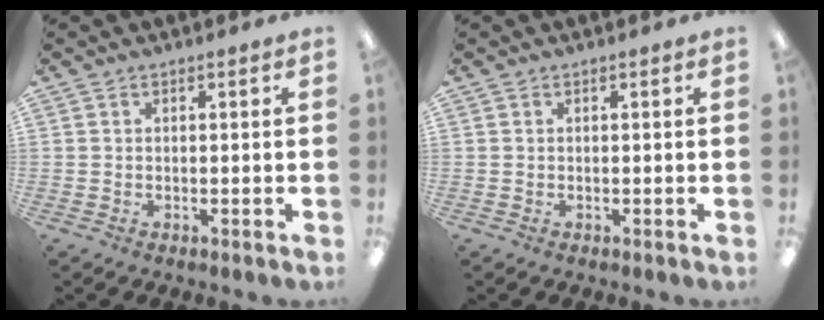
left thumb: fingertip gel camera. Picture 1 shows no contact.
{"total": 0.0}